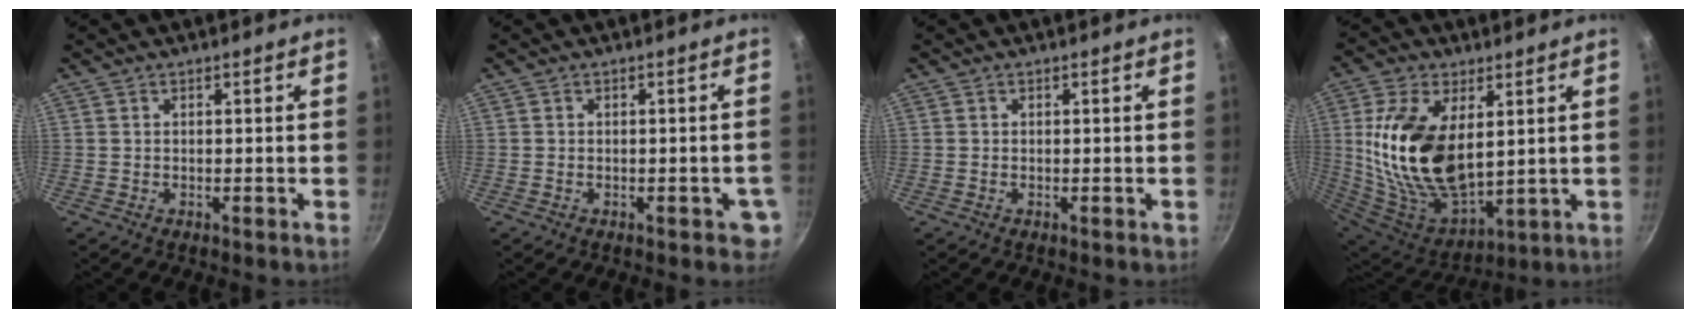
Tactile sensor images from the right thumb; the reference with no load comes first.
{"total": 2.9, "force": [-0.9, 1.7, 2.2], "torque": [-0.010, 0.013, -0.008]}
{"total": 0.0}
{"total": 20.6, "force": [4.2, 11.7, 16.4], "torque": [-0.310, -0.032, 0.095]}